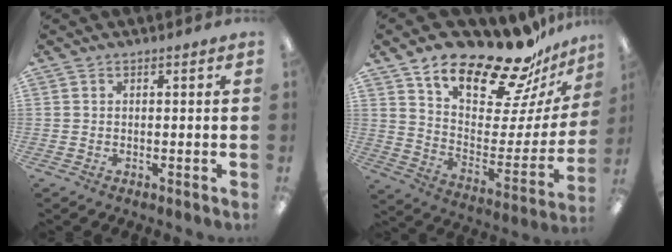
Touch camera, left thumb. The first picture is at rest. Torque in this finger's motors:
{"motor_torque": [0.34, 0.31, 1.40, -1.37, 0.24]}